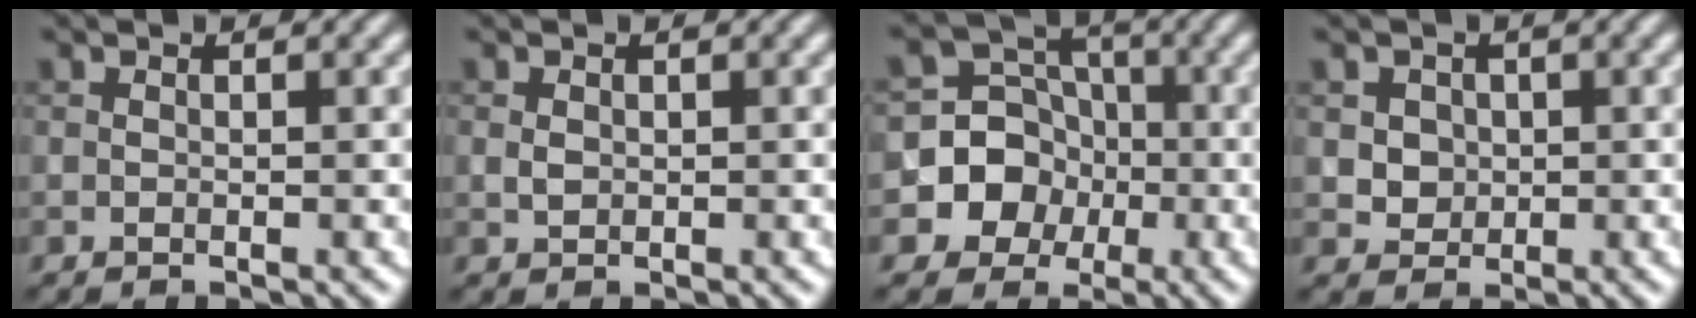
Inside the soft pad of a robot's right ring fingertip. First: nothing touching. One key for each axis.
{"total": 0.8, "fx": 0.1, "fy": 0.7, "fz": 0.5, "tx": -0.012, "ty": 0.000, "tz": 0.002}
{"total": 8.6, "fx": -2.6, "fy": 8.0, "fz": 1.8, "tx": -0.022, "ty": 0.011, "tz": -0.069}
{"total": 2.8, "fx": 0.8, "fy": 2.4, "fz": 1.1, "tx": -0.018, "ty": 0.005, "tz": 0.020}